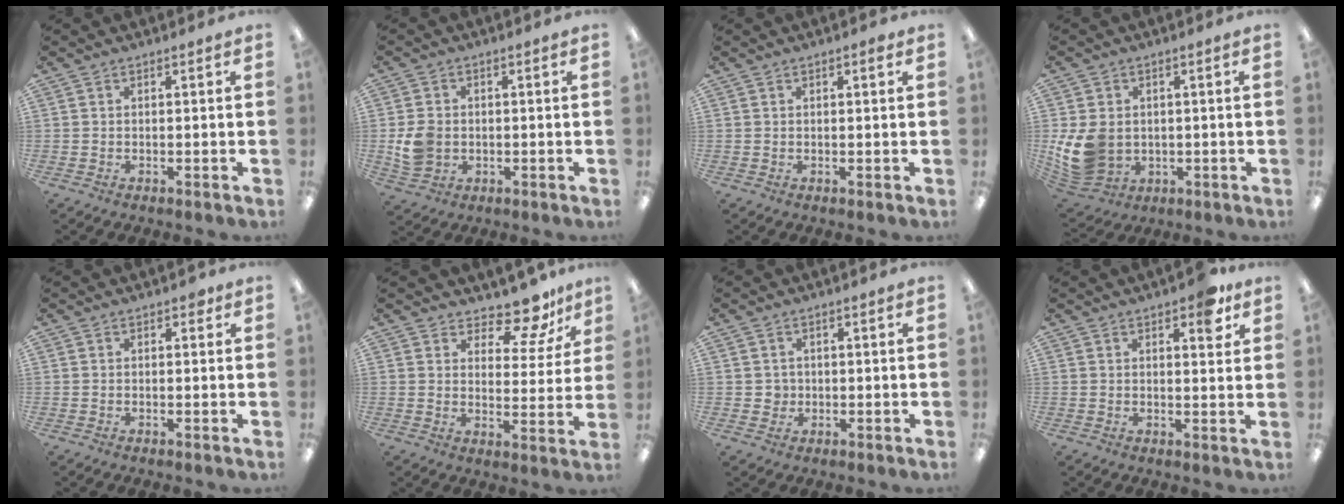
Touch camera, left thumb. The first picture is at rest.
{"total": 6.3, "force": [-0.6, 5.4, 3.3], "torque": [-0.056, 0.005, -0.009]}
{"total": 0.9, "force": [0.5, 0.3, 0.6], "torque": [-0.013, 0.003, 0.009]}
{"total": 11.4, "force": [-0.4, 9.2, 6.6], "torque": [-0.156, 0.001, -0.004]}
{"total": 1.3, "force": [0.6, 0.8, 0.8], "torque": [-0.009, 0.000, 0.008]}
{"total": 10.1, "force": [8.7, 3.7, 3.6], "torque": [-0.050, -0.066, 0.157]}
{"total": 2.3, "force": [0.2, 2.3, 0.3], "torque": [-0.003, 0.001, -0.002]}
{"total": 6.1, "force": [3.8, 2.5, 4.0], "torque": [-0.041, -0.014, 0.058]}